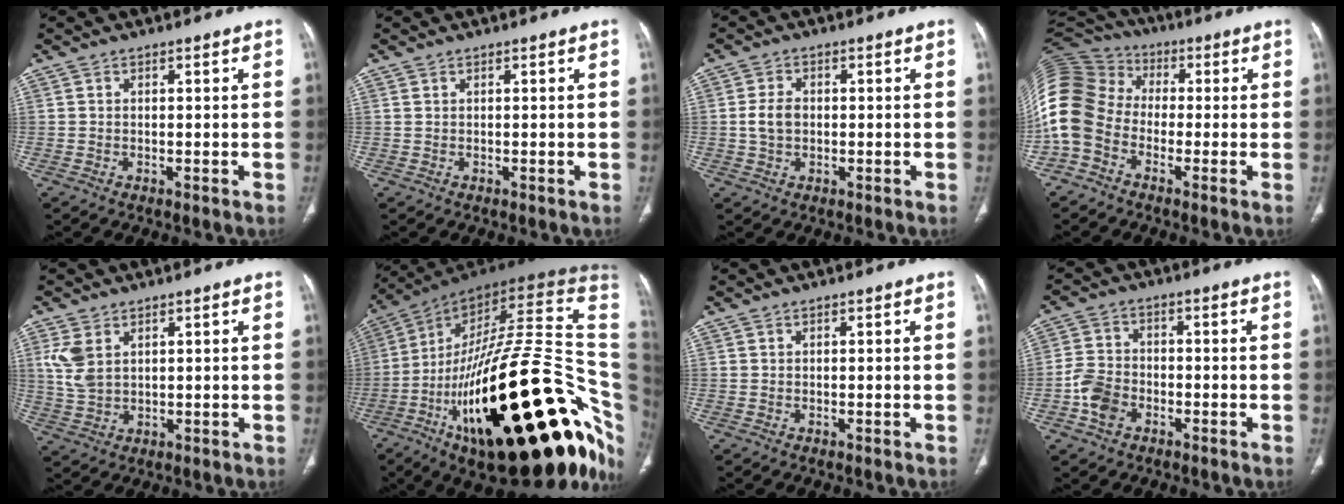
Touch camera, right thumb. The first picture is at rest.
{"total": 0.0}
{"total": 4.1, "force": [-0.1, 2.9, 2.8], "torque": [-0.057, 0.010, -0.003]}
{"total": 17.3, "force": [-3.9, 13.6, 10.0], "torque": [-0.236, 0.062, -0.086]}
{"total": 5.7, "force": [2.1, 3.6, 3.9], "torque": [-0.083, -0.004, 0.052]}
{"total": 47.0, "force": [-11.4, 16.8, 42.4], "torque": [-0.524, 0.080, -0.172]}
{"total": 0.0}
{"total": 6.2, "force": [-2.7, 4.5, 3.3], "torque": [-0.056, 0.019, -0.055]}